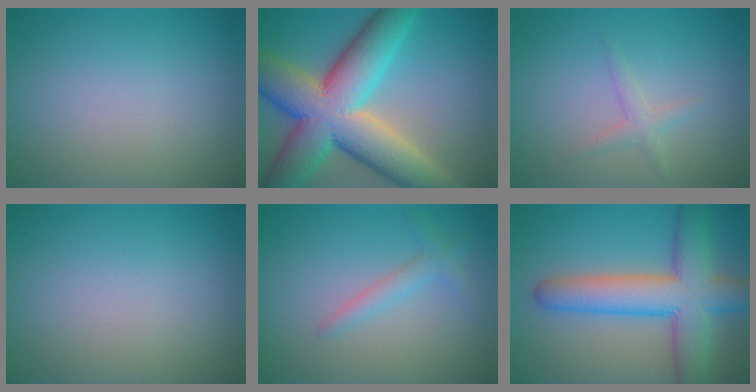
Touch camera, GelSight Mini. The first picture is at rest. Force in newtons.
{"total": 14.1, "press": 14.1, "slide": 0.6}
{"total": 1.3, "press": 1.3, "slide": 0.0}
{"total": 0.0}
{"total": 1.7, "press": 1.7, "slide": 0.1}
{"total": 8.8, "press": 8.7, "slide": 0.5}